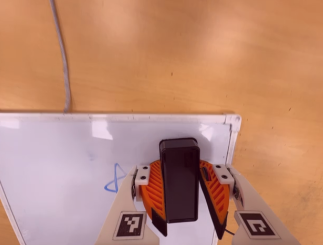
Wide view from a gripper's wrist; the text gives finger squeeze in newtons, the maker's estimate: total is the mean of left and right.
{"total": 11.2, "left": 12.6, "right": 9.9}